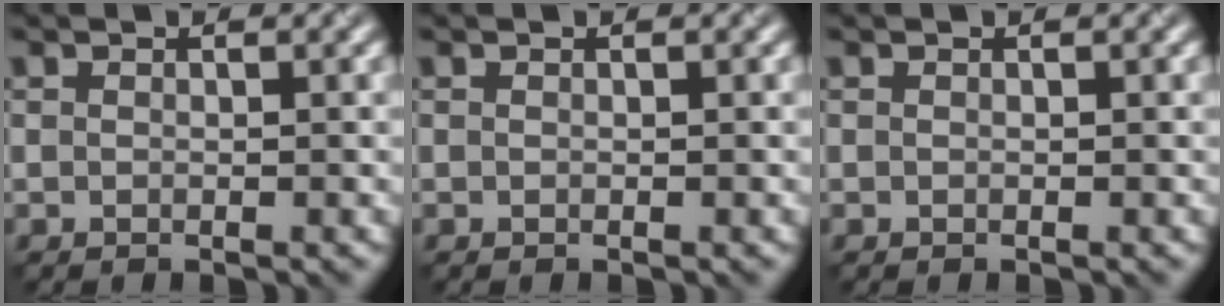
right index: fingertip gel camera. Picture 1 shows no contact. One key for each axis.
{"total": 0.0}
{"total": 0.0}